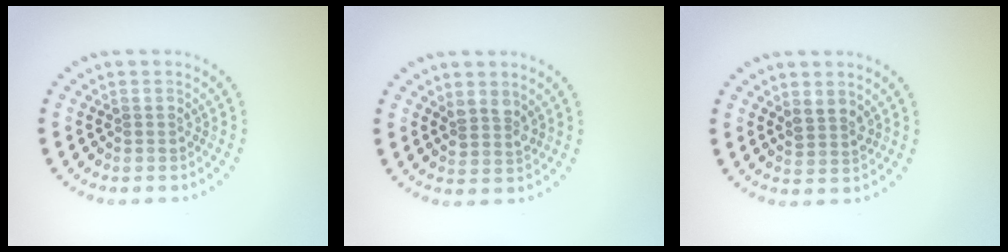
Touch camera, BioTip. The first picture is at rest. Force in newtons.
{"total": 1.8, "press": 1.5, "slide": 0.9}
{"total": 1.7, "press": 1.5, "slide": 0.9}